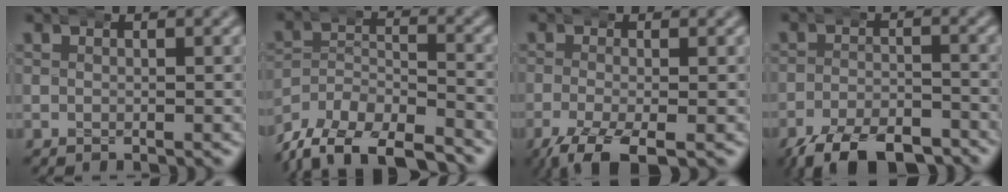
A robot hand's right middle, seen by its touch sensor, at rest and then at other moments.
{"total": 10.7, "force": [-8.4, 5.8, 3.4], "torque": [-0.062, -0.032, -0.142]}
{"total": 5.3, "force": [-3.8, 1.7, 3.3], "torque": [-0.066, -0.026, -0.048]}
{"total": 8.5, "force": [-7.2, 2.7, 3.4], "torque": [-0.041, -0.019, -0.113]}